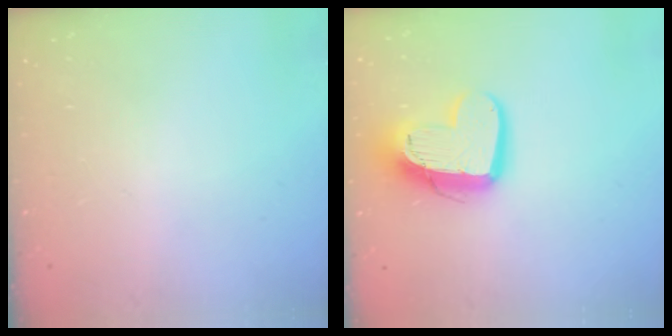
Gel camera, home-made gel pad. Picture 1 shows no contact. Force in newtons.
{"total": 15.4, "press": 15.4, "slide": 1.6}